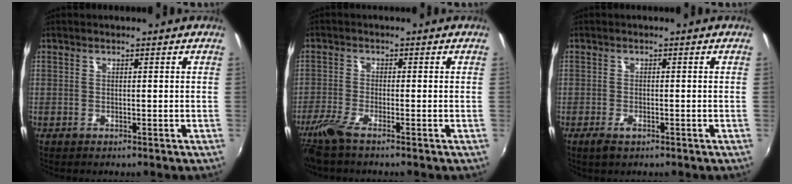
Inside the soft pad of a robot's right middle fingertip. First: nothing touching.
{"total": 4.9, "force": [-3.7, 0.4, 3.1], "torque": [-0.083, -0.013, -0.078]}
{"total": 2.2, "force": [-1.4, 0.9, 1.4], "torque": [-0.031, -0.005, -0.026]}